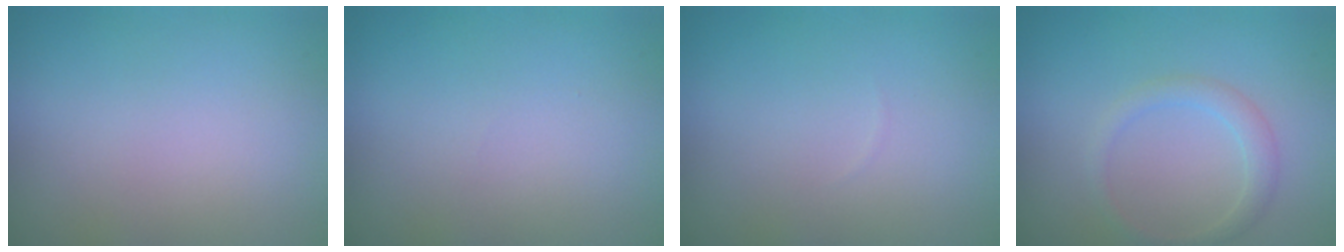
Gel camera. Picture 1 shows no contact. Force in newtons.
{"total": 0.0}
{"total": 0.0}
{"total": 1.7, "press": 1.7, "slide": 0.1}